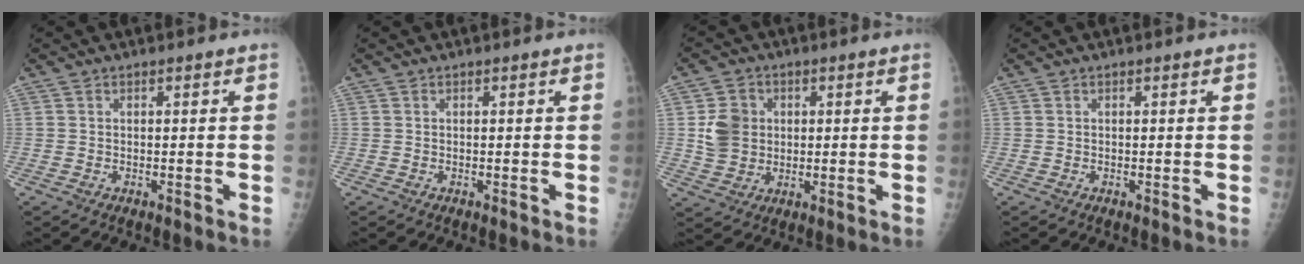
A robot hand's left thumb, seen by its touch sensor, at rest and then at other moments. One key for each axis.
{"total": 0.0}
{"total": 7.3, "fx": 0.9, "fy": 6.5, "fz": 3.2, "tx": -0.036, "ty": -0.001, "tz": 0.017}
{"total": 0.0}